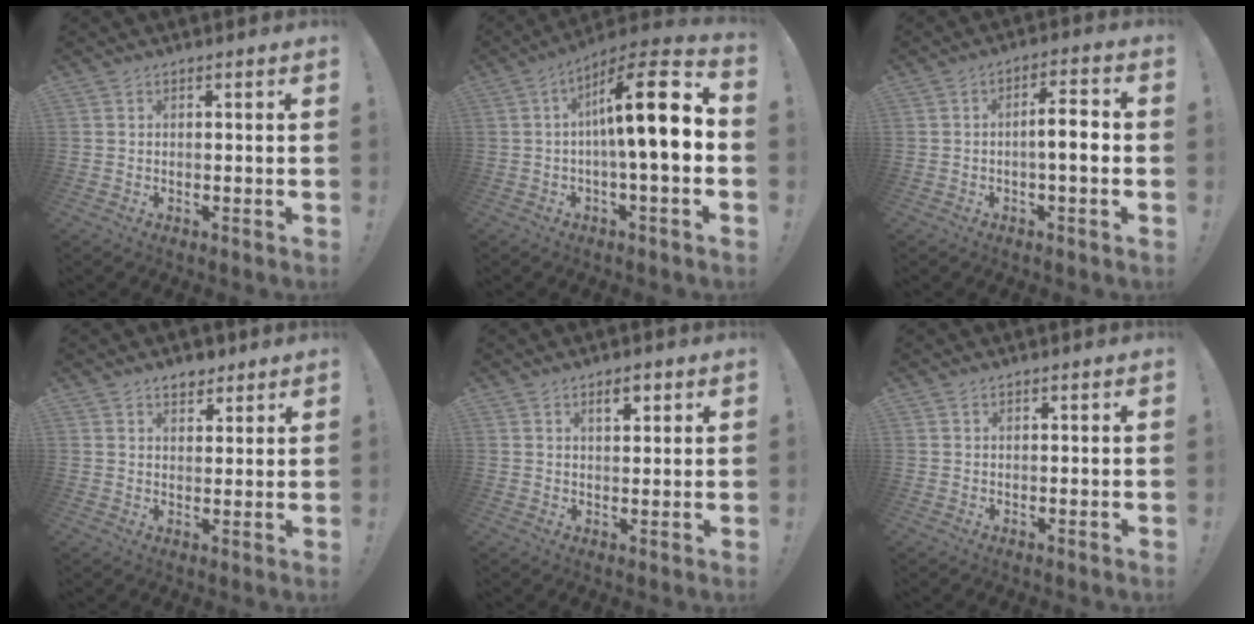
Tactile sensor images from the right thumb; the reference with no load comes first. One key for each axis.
{"total": 16.8, "fx": 1.7, "fy": 2.5, "fz": 16.6, "tx": -0.269, "ty": -0.010, "tz": 0.013}
{"total": 7.7, "fx": -1.1, "fy": 1.7, "fz": 7.4, "tx": -0.118, "ty": 0.010, "tz": -0.023}
{"total": 4.3, "fx": 3.2, "fy": 2.6, "fz": 1.3, "tx": -0.012, "ty": -0.014, "tz": 0.057}
{"total": 4.0, "fx": 2.1, "fy": 1.7, "fz": 2.9, "tx": -0.039, "ty": -0.007, "tz": 0.032}
{"total": 0.6, "fx": 0.4, "fy": 0.2, "fz": 0.2, "tx": -0.004, "ty": 0.000, "tz": 0.009}